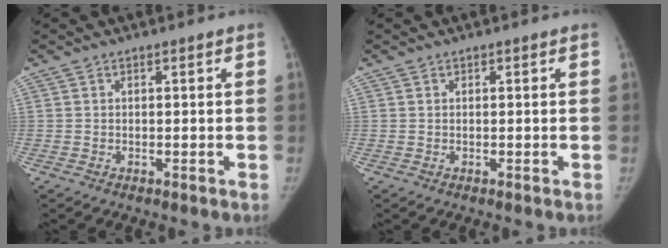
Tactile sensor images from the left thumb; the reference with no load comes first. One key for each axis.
{"total": 0.0}